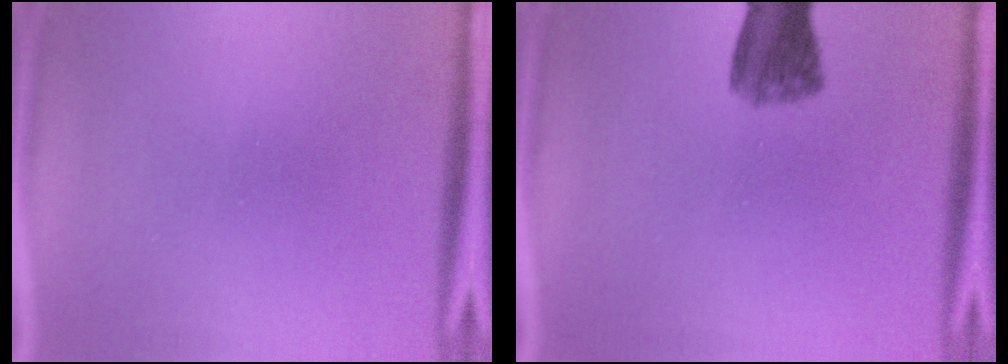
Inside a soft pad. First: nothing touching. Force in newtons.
{"total": 6.2}